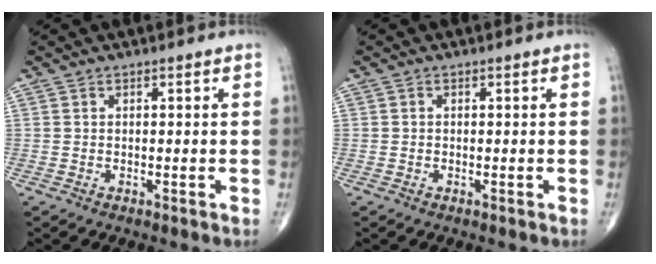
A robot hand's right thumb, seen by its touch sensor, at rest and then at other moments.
{"total": 0.0}